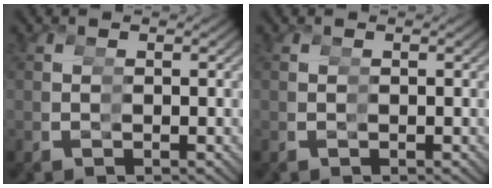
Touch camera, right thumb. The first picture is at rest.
{"total": 0.0}